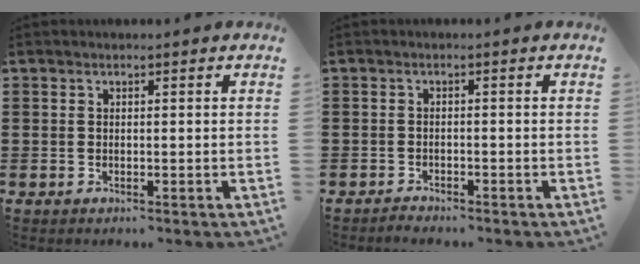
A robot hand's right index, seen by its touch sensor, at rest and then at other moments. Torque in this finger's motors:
{"motor_torque": [0.12, 0.27, 0.07, 0.00]}